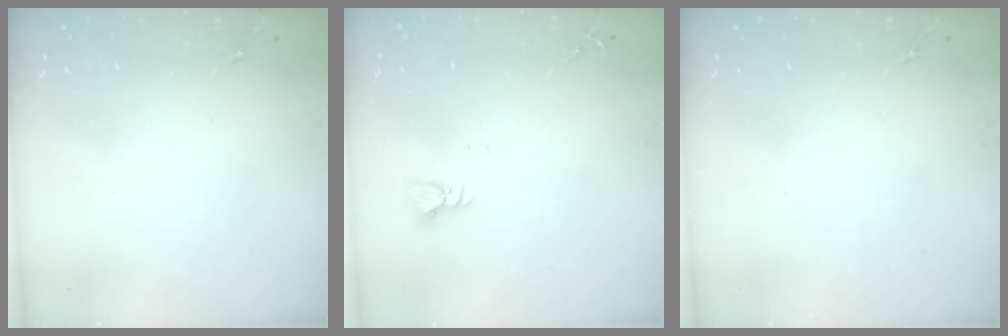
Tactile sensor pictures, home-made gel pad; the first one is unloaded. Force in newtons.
{"total": 3.8, "press": 3.8, "slide": 0.4}
{"total": 0.0}